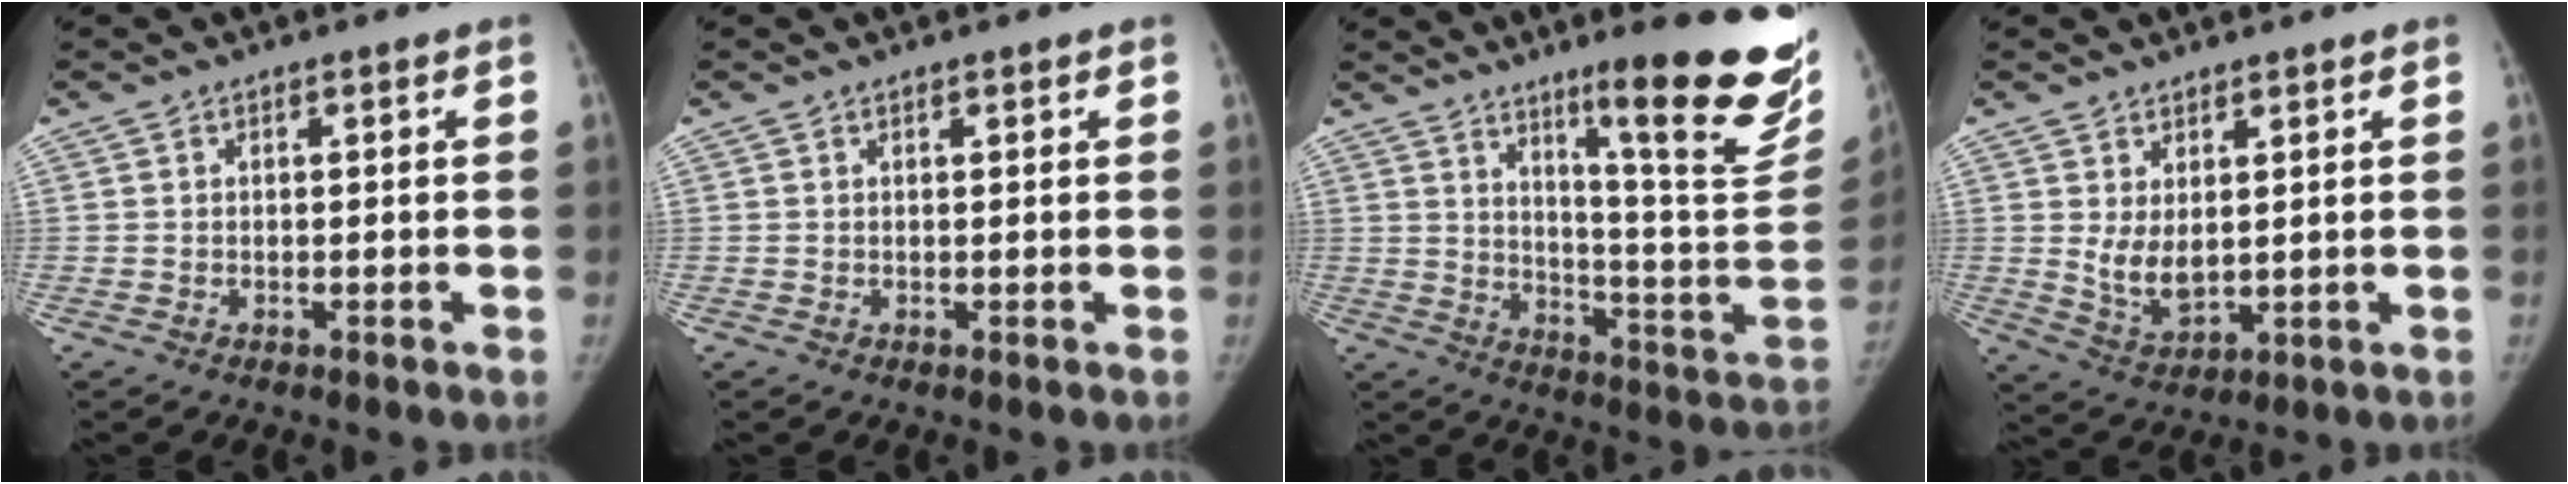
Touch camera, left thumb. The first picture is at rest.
{"total": 0.6, "force": [0.5, 0.2, 0.3], "torque": [-0.005, -0.002, 0.007]}
{"total": 24.0, "force": [15.1, 3.4, 18.3], "torque": [-0.218, -0.095, 0.225]}
{"total": 6.1, "force": [1.7, 3.4, 4.8], "torque": [-0.076, -0.024, 0.046]}